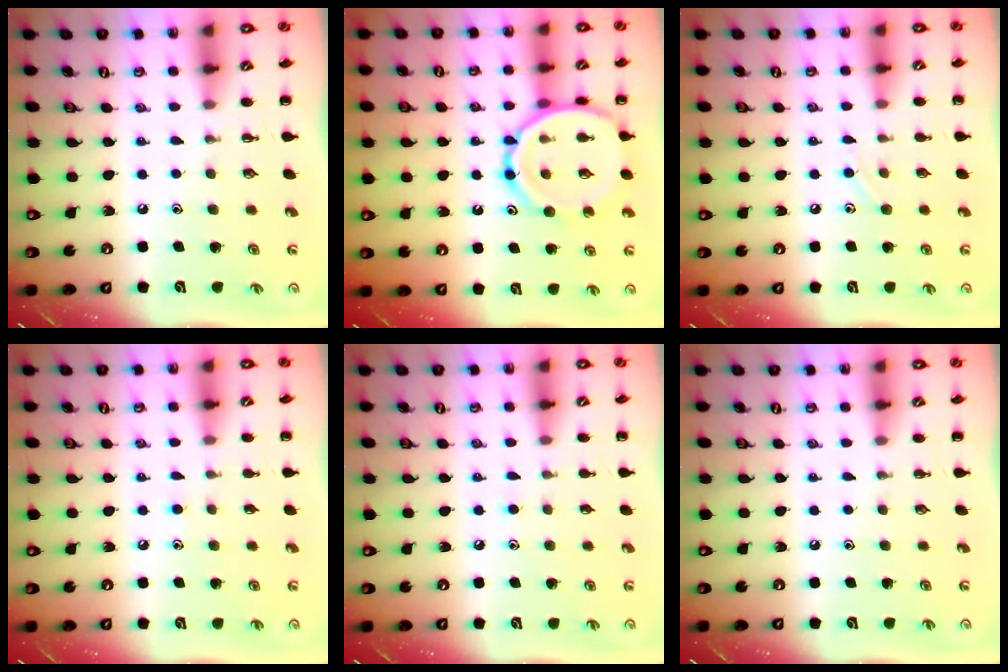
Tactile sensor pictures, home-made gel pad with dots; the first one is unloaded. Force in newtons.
{"total": 15.2, "press": 15.1, "slide": 1.7}
{"total": 6.3, "press": 6.1, "slide": 1.6}
{"total": 4.6, "press": 4.1, "slide": 1.9}
{"total": 5.7, "press": 5.3, "slide": 2.1}
{"total": 0.0}